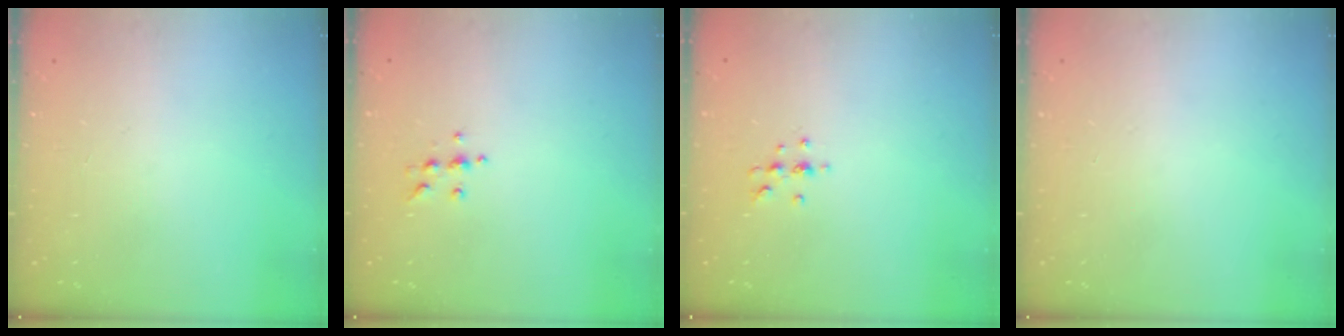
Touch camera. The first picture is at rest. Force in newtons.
{"total": 5.0, "press": 4.9, "slide": 0.5}
{"total": 5.2, "press": 5.2, "slide": 0.6}
{"total": 0.0}